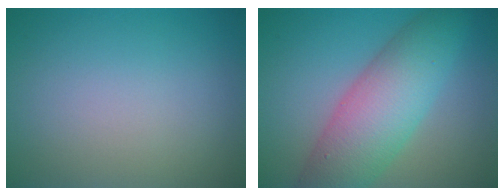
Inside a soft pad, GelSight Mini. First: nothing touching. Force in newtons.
{"total": 8.3, "press": 8.2, "slide": 0.2}